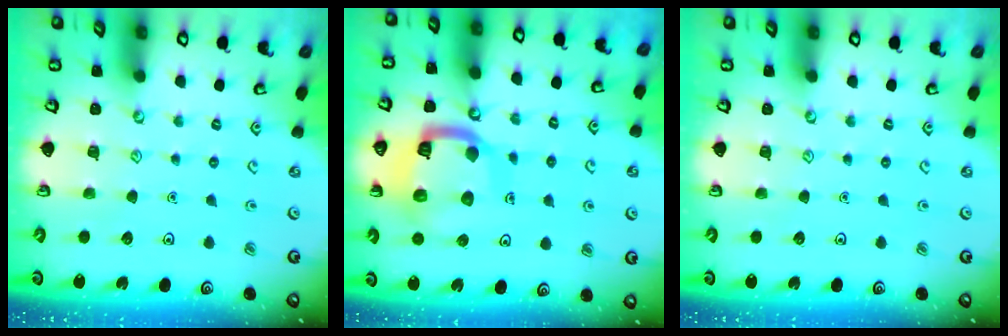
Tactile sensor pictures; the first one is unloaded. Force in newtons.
{"total": 14.6, "press": 14.6, "slide": 1.6}
{"total": 0.0}